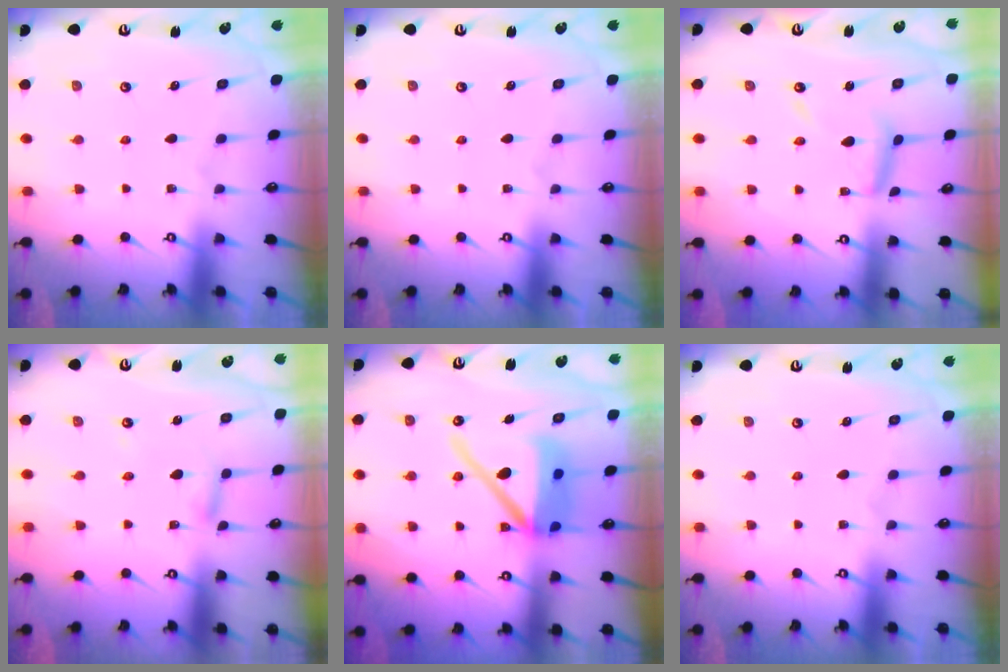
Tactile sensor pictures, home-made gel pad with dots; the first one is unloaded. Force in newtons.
{"total": 0.0}
{"total": 9.6, "press": 9.6, "slide": 0.7}
{"total": 2.7, "press": 2.7, "slide": 0.3}
{"total": 13.7, "press": 13.6, "slide": 1.7}
{"total": 0.0}